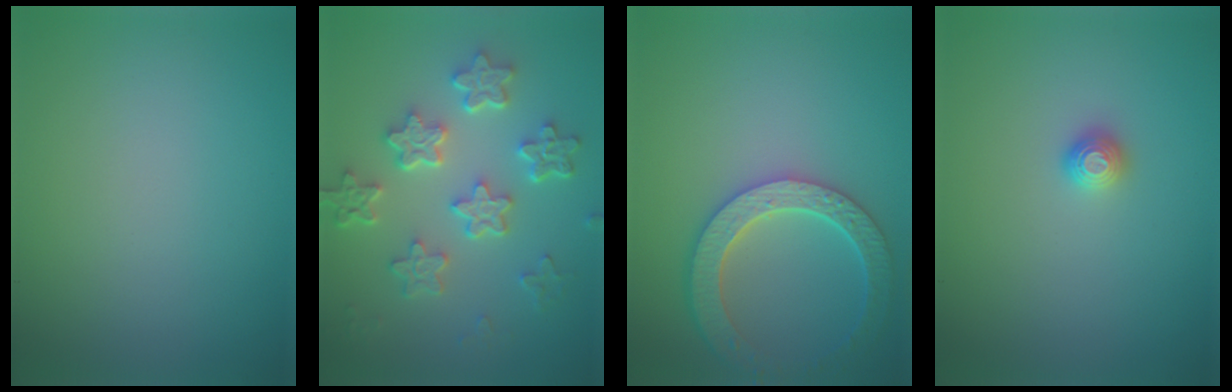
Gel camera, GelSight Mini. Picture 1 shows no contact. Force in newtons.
{"total": 5.8, "press": 4.5, "slide": 3.6}
{"total": 6.0, "press": 4.8, "slide": 3.6}
{"total": 1.0, "press": 1.0, "slide": 0.1}